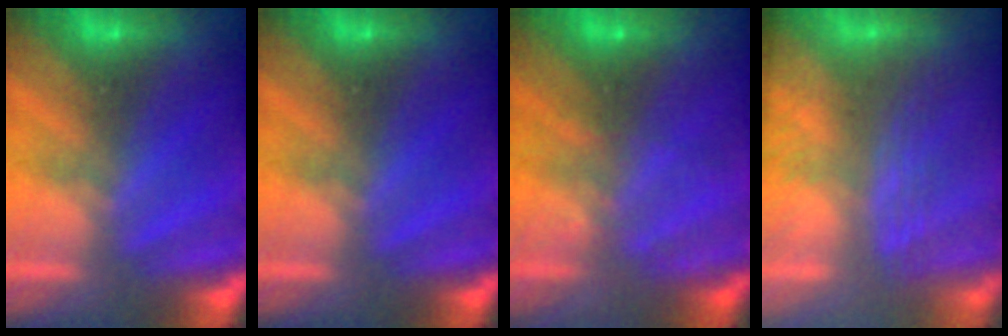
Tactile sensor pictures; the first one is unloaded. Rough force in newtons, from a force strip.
{"total": 0.0}
{"total": 2.2}
{"total": 2.7}